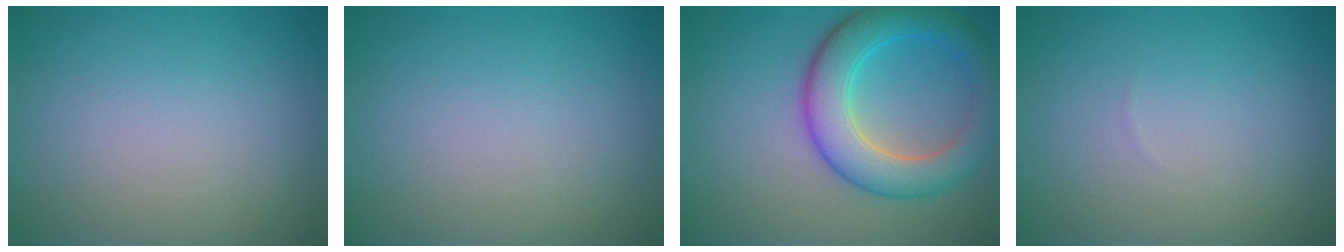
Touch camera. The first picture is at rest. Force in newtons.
{"total": 0.0}
{"total": 6.8, "press": 6.8, "slide": 0.3}
{"total": 0.0}